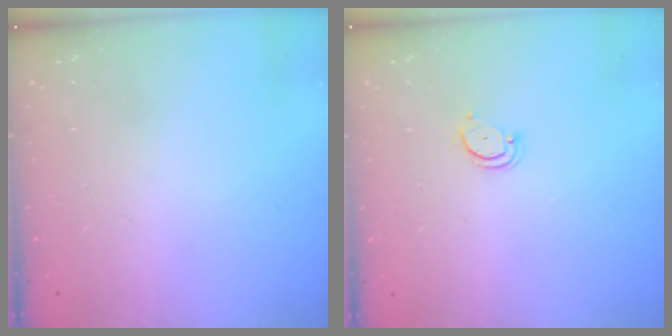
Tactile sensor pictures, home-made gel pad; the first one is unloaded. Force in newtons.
{"total": 3.2, "press": 3.2, "slide": 0.3}